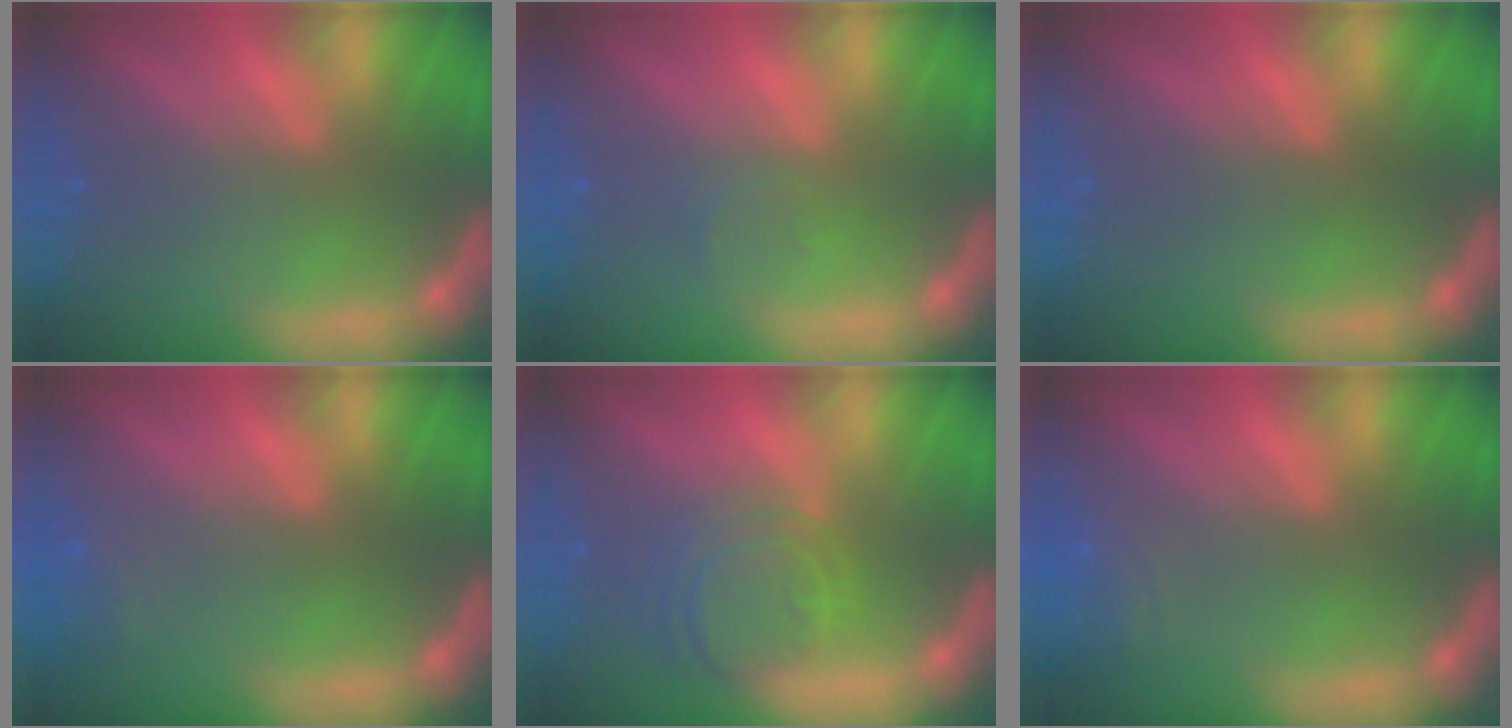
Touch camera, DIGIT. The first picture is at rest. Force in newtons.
{"total": 1.0}
{"total": 0.0}
{"total": 1.4}
{"total": 5.6}
{"total": 3.0}